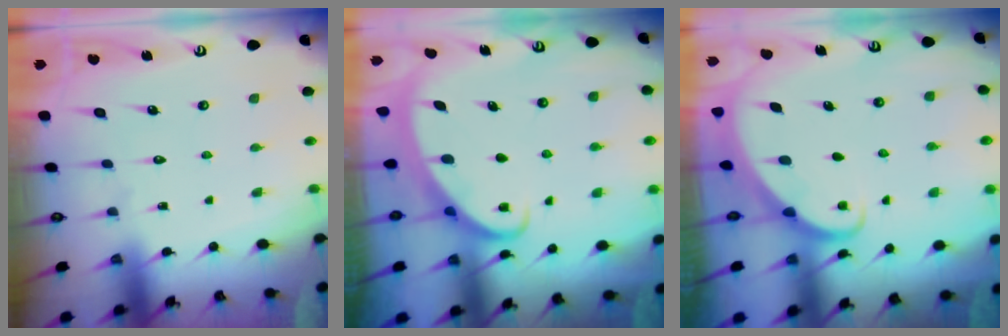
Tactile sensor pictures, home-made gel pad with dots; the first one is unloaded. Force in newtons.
{"total": 2.6, "press": 2.6, "slide": 0.3}
{"total": 2.1, "press": 2.1, "slide": 0.2}